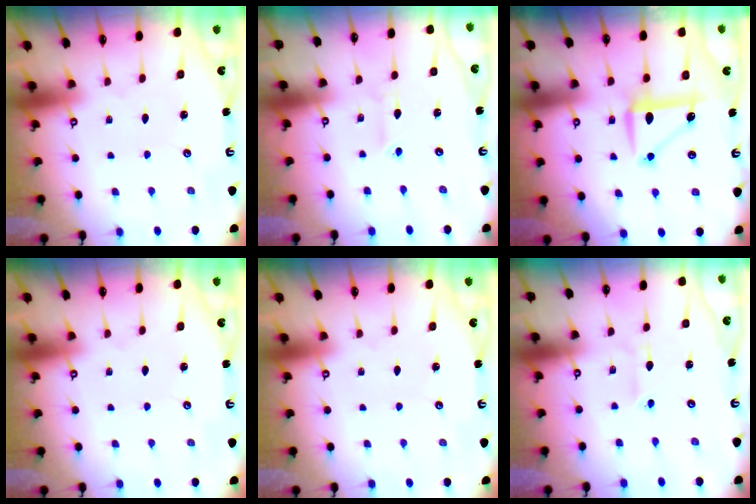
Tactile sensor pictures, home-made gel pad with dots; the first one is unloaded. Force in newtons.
{"total": 2.6, "press": 2.6, "slide": 0.3}
{"total": 8.4, "press": 8.4, "slide": 0.2}
{"total": 0.0}
{"total": 0.0}
{"total": 1.6, "press": 1.4, "slide": 0.9}